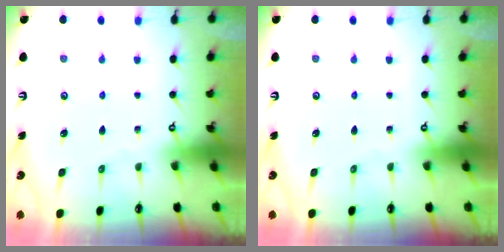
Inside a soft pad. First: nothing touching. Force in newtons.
{"total": 0.0}